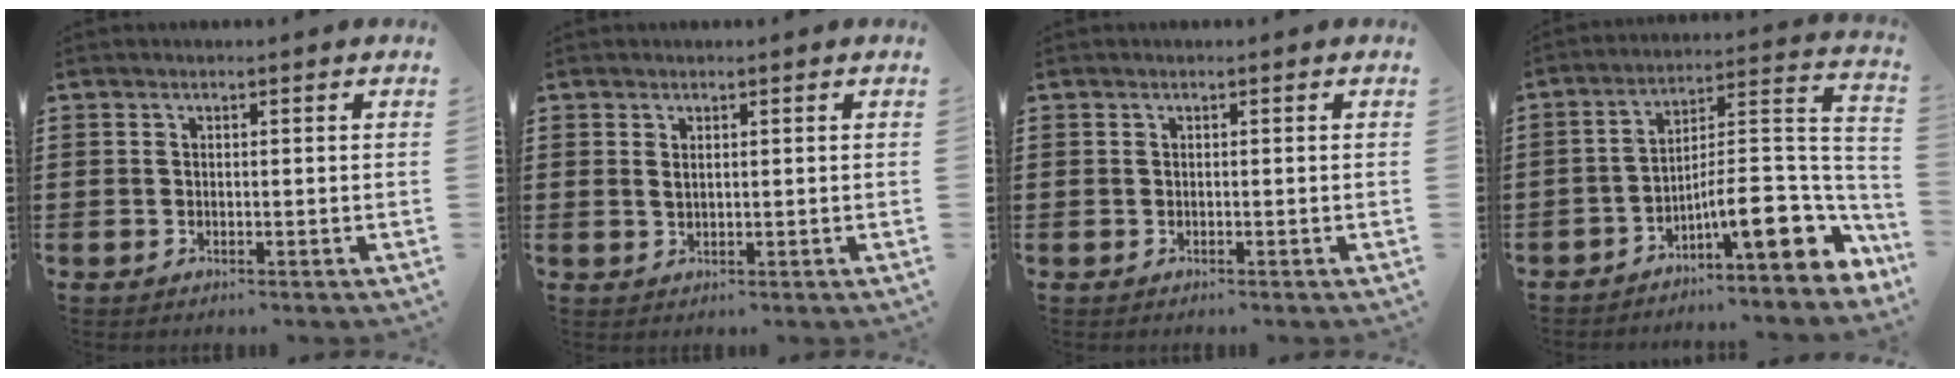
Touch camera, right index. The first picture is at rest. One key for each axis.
{"total": 1.1, "fx": 0.5, "fy": 0.4, "fz": 0.8, "tx": -0.017, "ty": 0.004, "tz": 0.008}
{"total": 0.0}
{"total": 11.2, "fx": -4.9, "fy": 2.6, "fz": 9.8, "tx": -0.137, "ty": -0.026, "tz": -0.093}